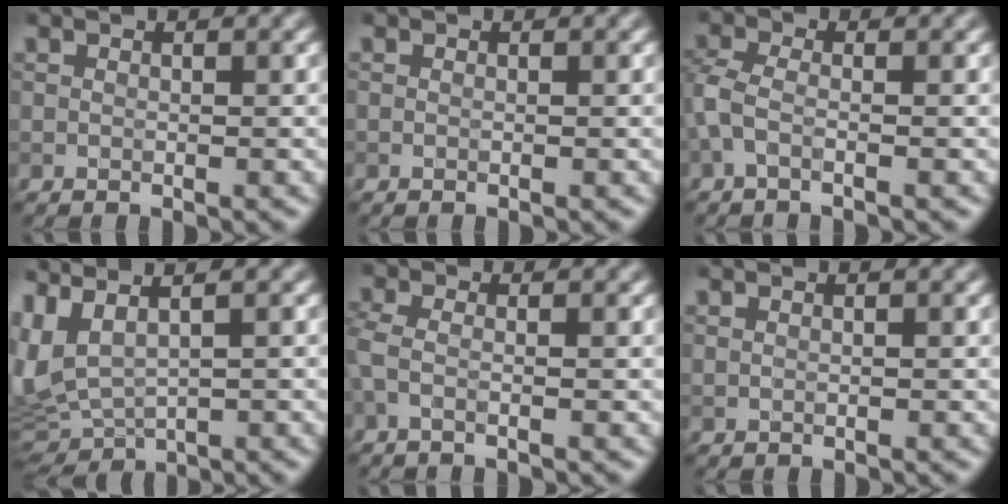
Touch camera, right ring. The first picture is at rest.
{"total": 0.0}
{"total": 2.1, "force": [-0.9, 0.8, 1.8], "torque": [-0.048, -0.004, -0.030]}
{"total": 5.4, "force": [1.7, 2.5, 4.5], "torque": [-0.113, 0.002, 0.042]}
{"total": 1.8, "force": [-0.5, 0.6, 1.7], "torque": [-0.039, -0.009, -0.020]}
{"total": 1.0, "force": [0.7, 0.4, 0.5], "torque": [-0.005, -0.001, 0.004]}